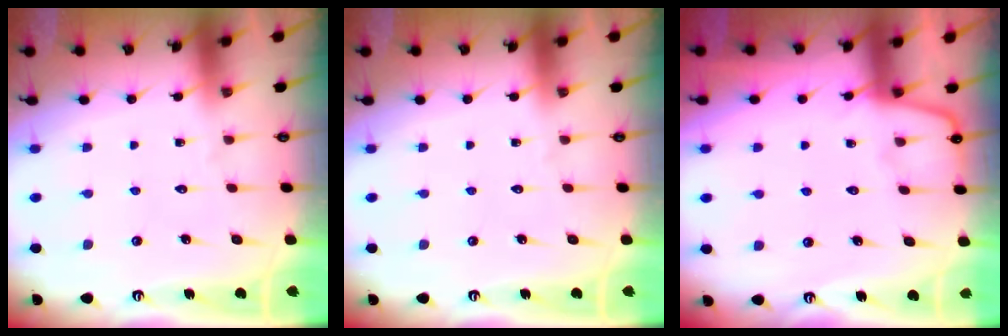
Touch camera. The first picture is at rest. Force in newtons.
{"total": 0.0}
{"total": 3.3, "press": 3.3, "slide": 0.5}